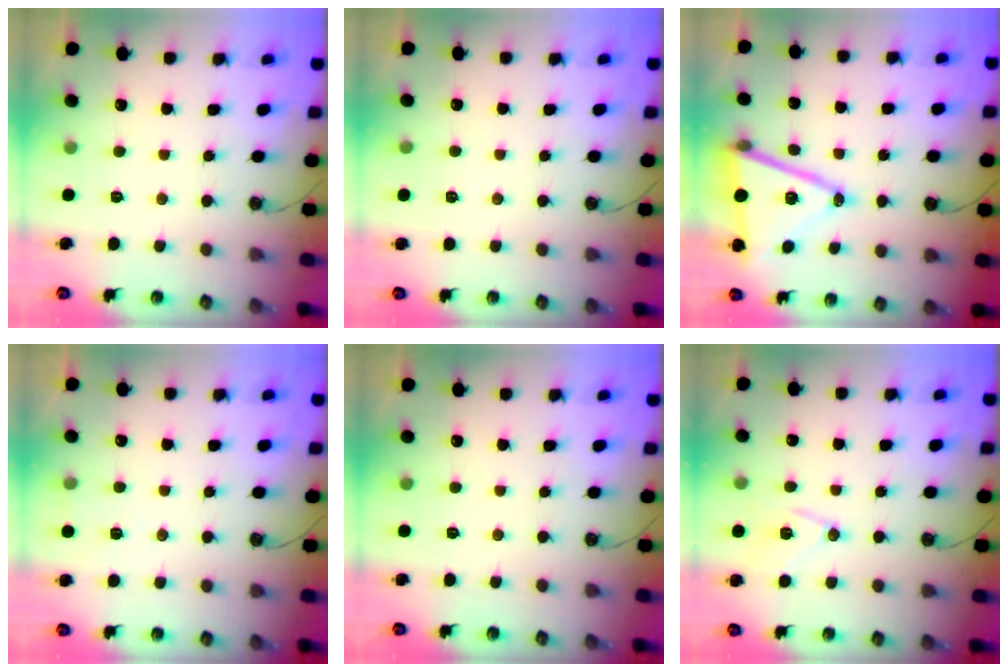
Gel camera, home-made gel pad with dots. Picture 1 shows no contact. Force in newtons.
{"total": 4.4, "press": 1.0, "slide": 4.2}
{"total": 15.7, "press": 15.3, "slide": 3.8}
{"total": 5.1, "press": 3.0, "slide": 4.2}
{"total": 0.0}
{"total": 10.8, "press": 10.3, "slide": 3.3}